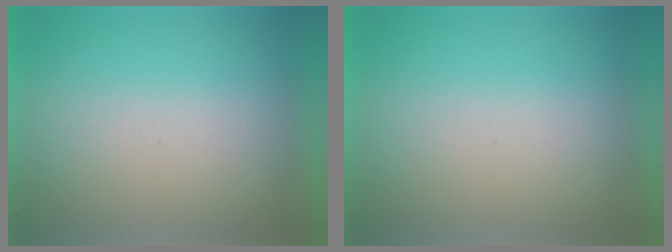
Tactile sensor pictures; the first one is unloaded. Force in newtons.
{"total": 0.0}